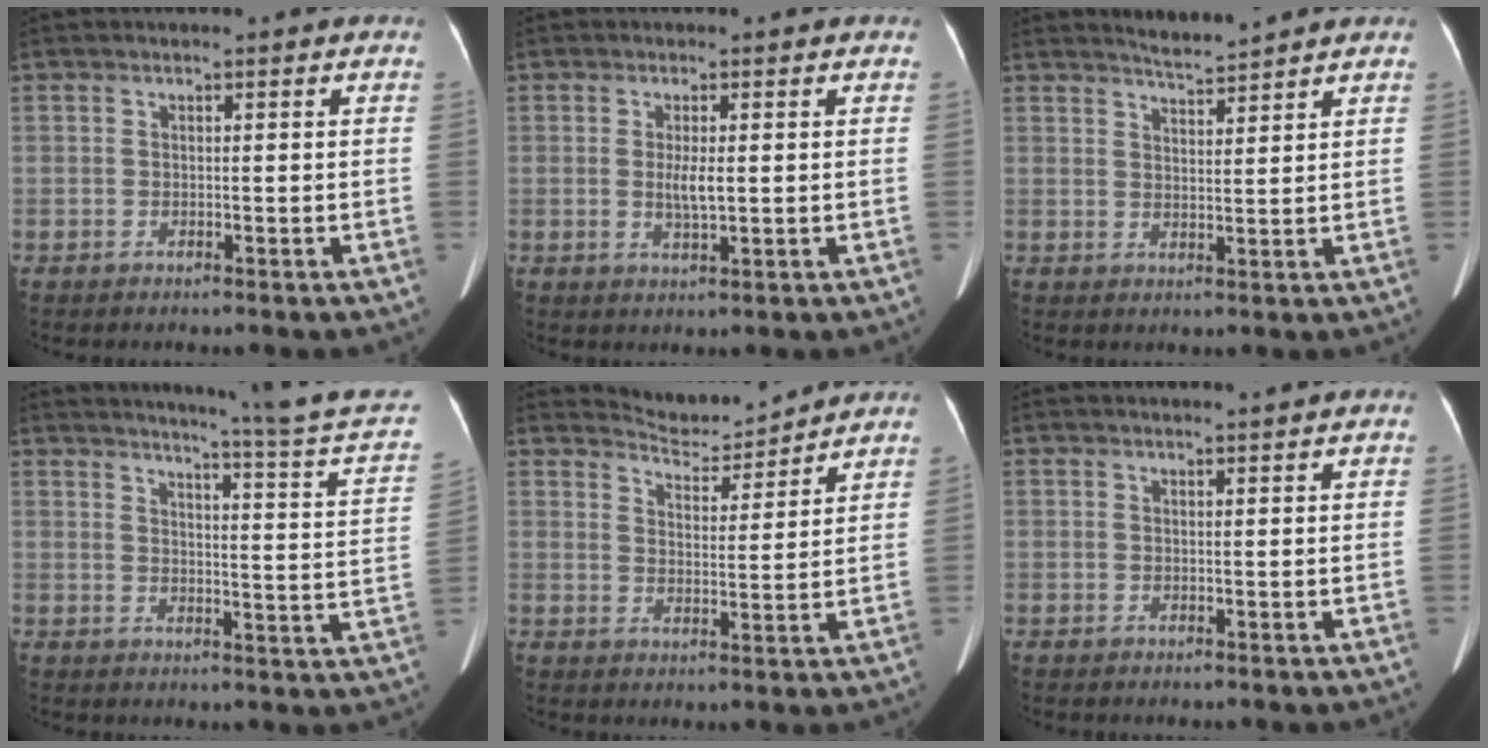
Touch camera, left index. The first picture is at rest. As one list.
[{"total": 2.8, "force": [0.2, 0.4, 2.8], "torque": [-0.056, -0.005, 0.006]}, {"total": 3.4, "force": [3.3, -0.6, 0.4], "torque": [-0.012, -0.001, 0.061]}, {"total": 17.0, "force": [15.1, -2.7, 7.2], "torque": [-0.112, -0.084, 0.172]}, {"total": 6.4, "force": [6.3, 0.1, -0.3], "torque": [-0.007, -0.003, 0.106]}, {"total": 1.6, "force": [1.4, -0.3, 0.8], "torque": [-0.009, 0.009, 0.024]}]